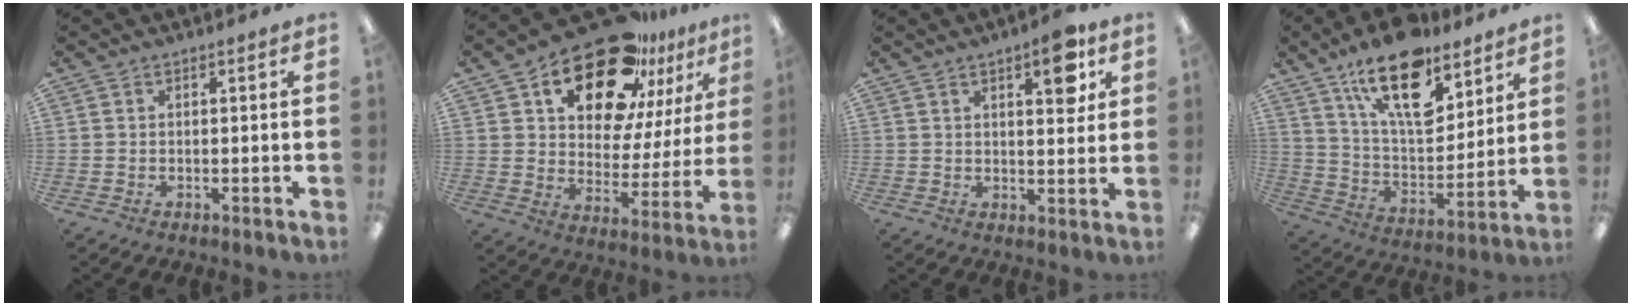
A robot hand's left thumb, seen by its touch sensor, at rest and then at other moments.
{"total": 22.8, "force": [16.1, 10.6, 12.2], "torque": [-0.194, -0.099, 0.277]}
{"total": 8.8, "force": [4.6, 3.2, 6.8], "torque": [-0.083, -0.020, 0.068]}
{"total": 20.0, "force": [12.9, 9.2, 12.2], "torque": [-0.199, -0.070, 0.224]}